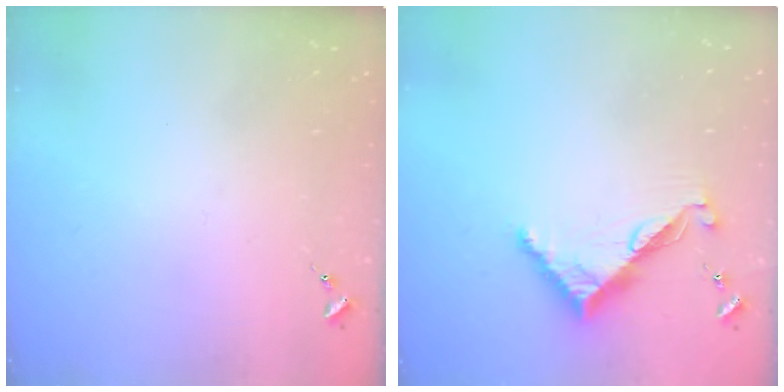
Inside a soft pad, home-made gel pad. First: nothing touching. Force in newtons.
{"total": 8.7, "press": 8.7, "slide": 0.6}